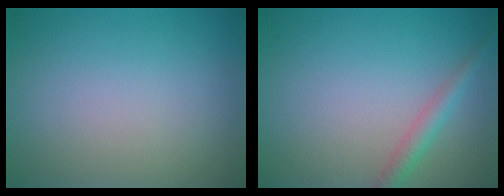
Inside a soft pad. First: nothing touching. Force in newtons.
{"total": 2.1, "press": 2.1, "slide": 0.0}